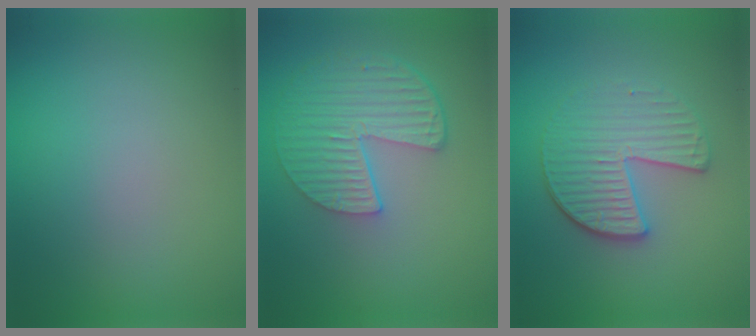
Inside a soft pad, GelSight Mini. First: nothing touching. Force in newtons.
{"total": 5.5, "press": 4.2, "slide": 3.6}
{"total": 4.1, "press": 3.6, "slide": 1.8}